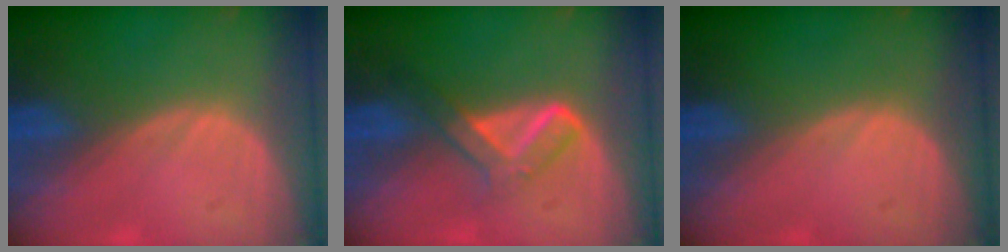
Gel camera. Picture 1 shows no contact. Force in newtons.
{"total": 5.2, "press": 4.9, "slide": 2.0}
{"total": 0.0}